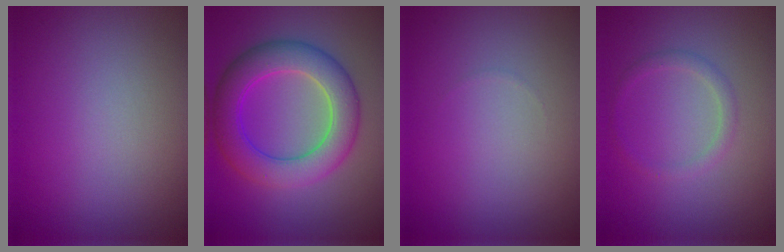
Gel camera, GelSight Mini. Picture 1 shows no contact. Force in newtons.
{"total": 6.6, "press": 6.6, "slide": 0.2}
{"total": 0.0}
{"total": 1.3, "press": 1.3, "slide": 0.1}